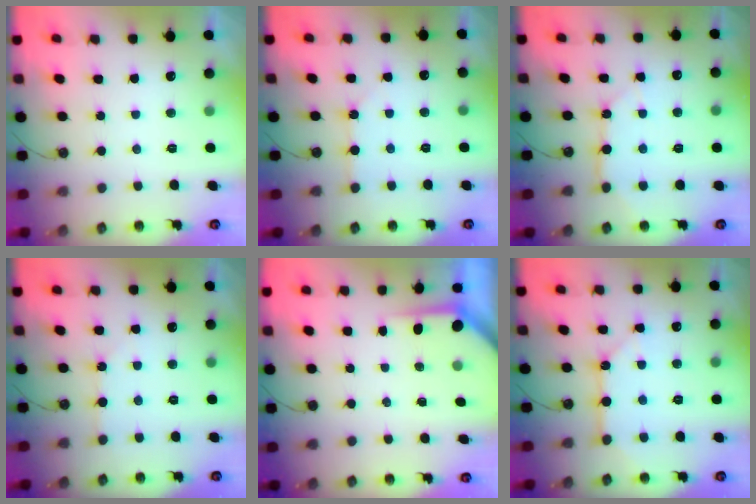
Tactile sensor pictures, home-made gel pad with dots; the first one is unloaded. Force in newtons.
{"total": 1.2, "press": 1.2, "slide": 0.2}
{"total": 6.7, "press": 6.7, "slide": 0.4}
{"total": 2.6, "press": 2.5, "slide": 0.5}
{"total": 3.6, "press": 3.6, "slide": 0.4}
{"total": 9.3, "press": 9.3, "slide": 1.0}